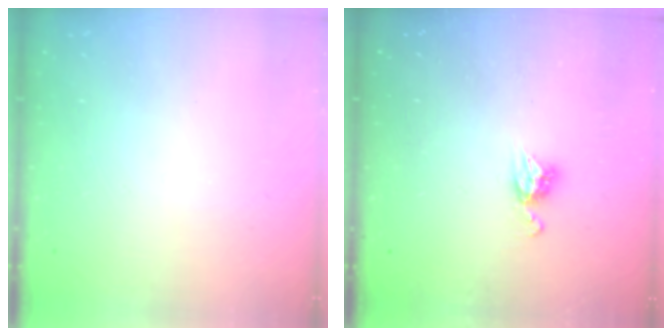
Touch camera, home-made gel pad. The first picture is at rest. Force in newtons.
{"total": 6.0, "press": 6.0, "slide": 0.4}